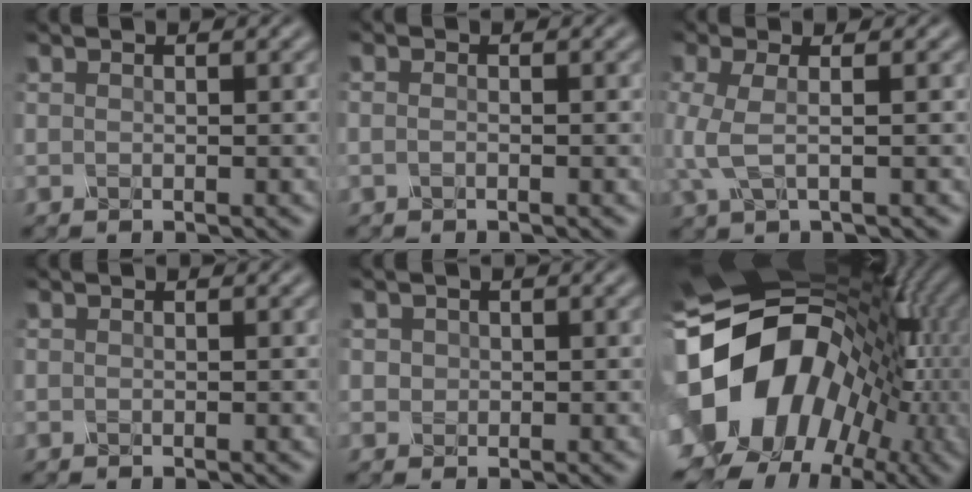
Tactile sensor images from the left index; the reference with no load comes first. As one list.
[{"total": 0.8, "force": [-0.4, 0.4, 0.6], "torque": [-0.018, -0.003, -0.016]}, {"total": 3.3, "force": [-0.4, 1.1, 3.1], "torque": [-0.083, 0.000, -0.012]}, {"total": 0.0}, {"total": 1.0, "force": [0.0, 1.0, 0.2], "torque": [-0.002, -0.002, 0.001]}, {"total": 18.3, "force": [-2.6, 14.5, 10.9], "torque": [-0.184, -0.010, -0.044]}]